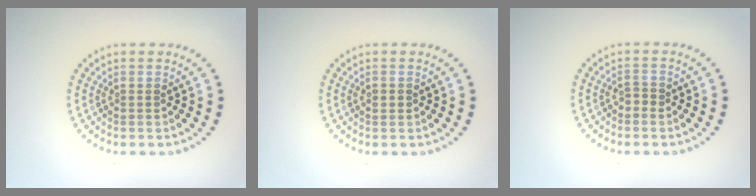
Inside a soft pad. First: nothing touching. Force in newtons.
{"total": 0.9, "press": 0.9, "slide": 0.1}
{"total": 0.9, "press": 0.8, "slide": 0.4}